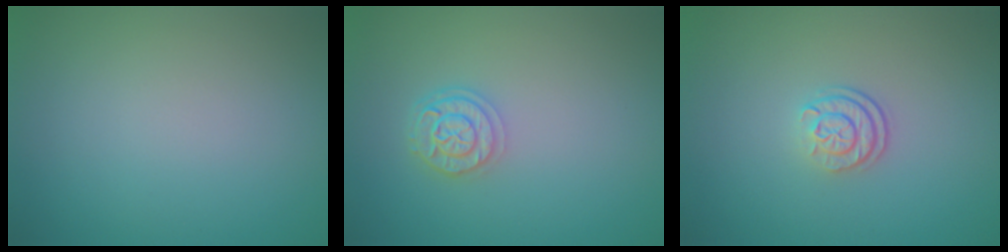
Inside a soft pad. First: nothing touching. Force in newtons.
{"total": 2.8, "press": 2.3, "slide": 1.5}
{"total": 2.4, "press": 1.7, "slide": 1.7}